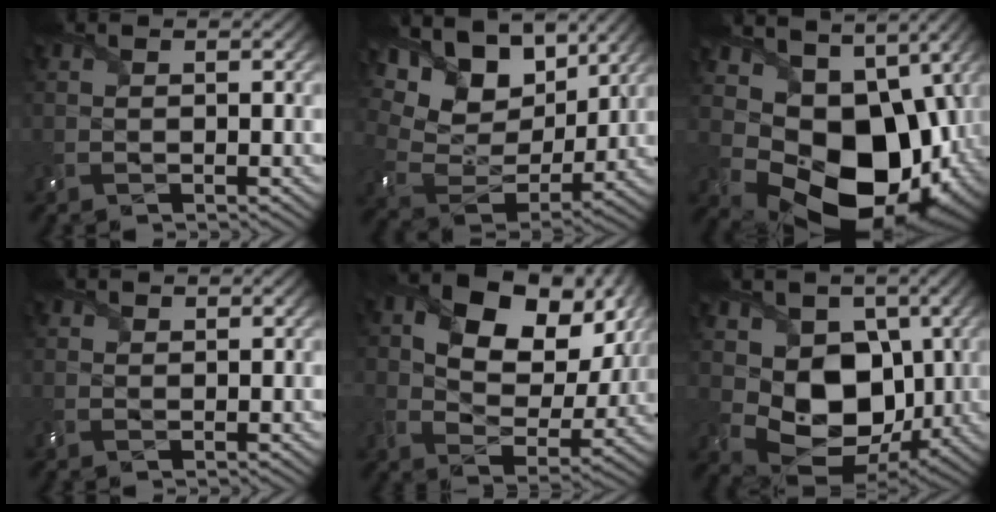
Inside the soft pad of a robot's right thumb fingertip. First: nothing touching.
{"total": 14.3, "force": [8.4, 8.6, 7.8], "torque": [-0.198, 0.026, 0.146]}
{"total": 17.4, "force": [0.9, 13.1, 11.5], "torque": [-0.191, -0.046, 0.055]}
{"total": 1.0, "force": [0.9, 0.5, 0.2], "torque": [-0.006, 0.005, 0.020]}
{"total": 13.9, "force": [5.6, 9.1, 9.0], "torque": [-0.138, 0.010, 0.095]}
{"total": 10.8, "force": [1.7, 8.3, 6.7], "torque": [-0.129, -0.030, 0.025]}